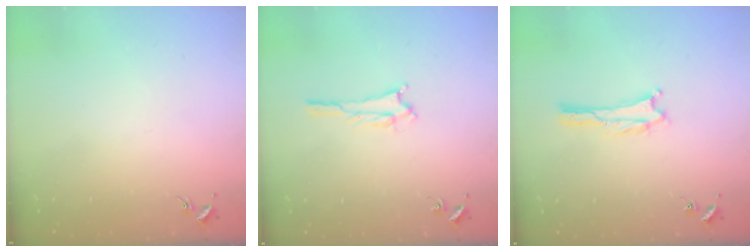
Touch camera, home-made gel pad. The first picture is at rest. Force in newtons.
{"total": 1.3, "press": 1.3, "slide": 0.2}
{"total": 0.0}